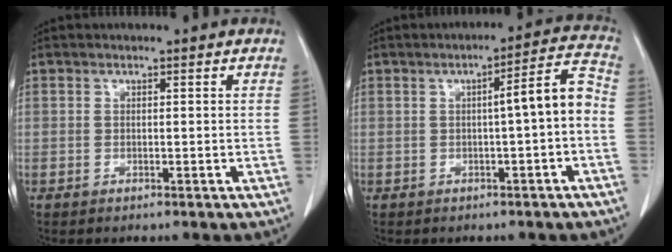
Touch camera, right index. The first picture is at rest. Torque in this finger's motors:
{"motor_torque": [0.51, -0.21, 0.28, 0.07]}